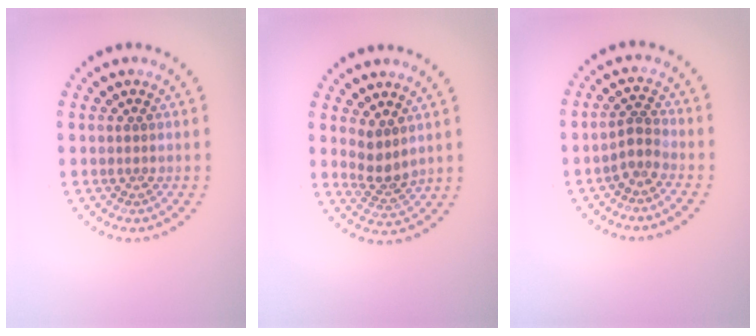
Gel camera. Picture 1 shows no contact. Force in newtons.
{"total": 2.5, "press": 1.9, "slide": 1.6}
{"total": 1.8, "press": 1.2, "slide": 1.4}